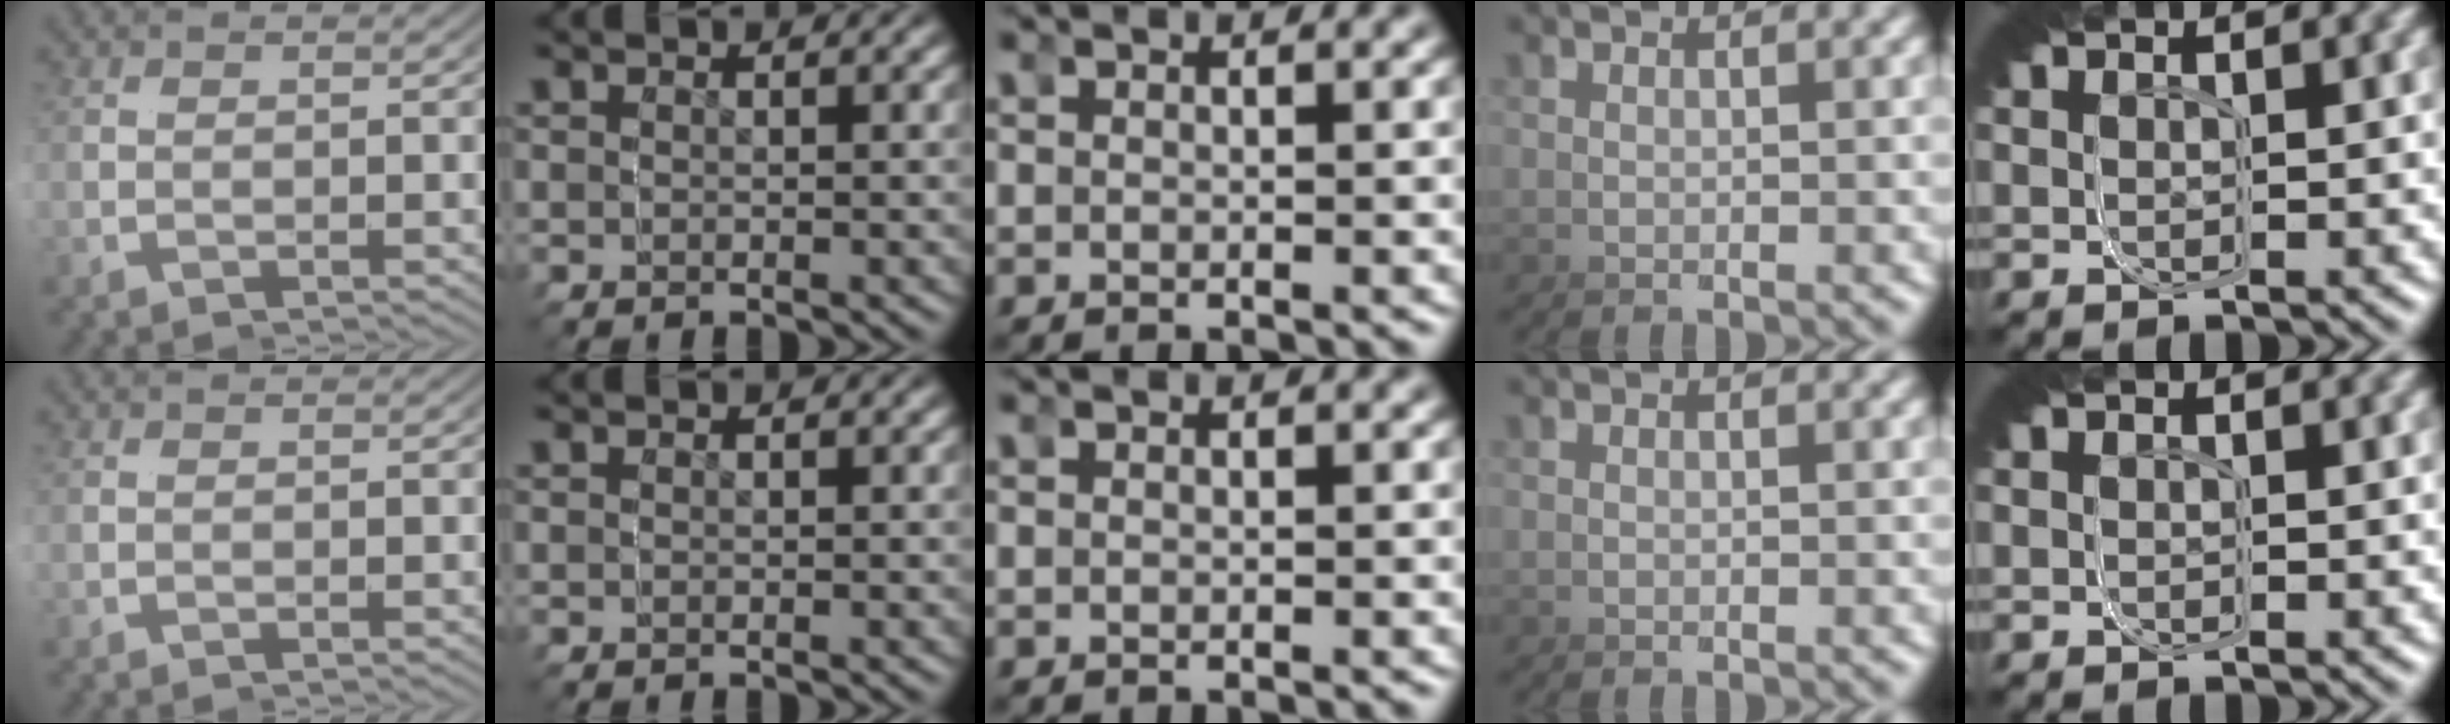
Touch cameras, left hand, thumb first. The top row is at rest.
{"little": {"total": 0.6, "force": [-0.4, -0.2, -0.3], "torque": [0.003, -0.003, -0.004]}}